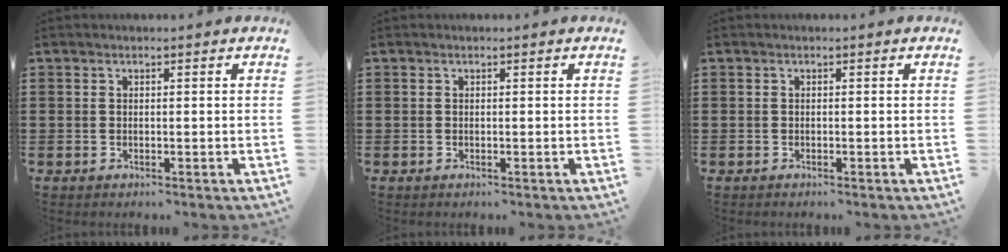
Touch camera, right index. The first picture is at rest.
{"total": 0.0}
{"total": 0.0}